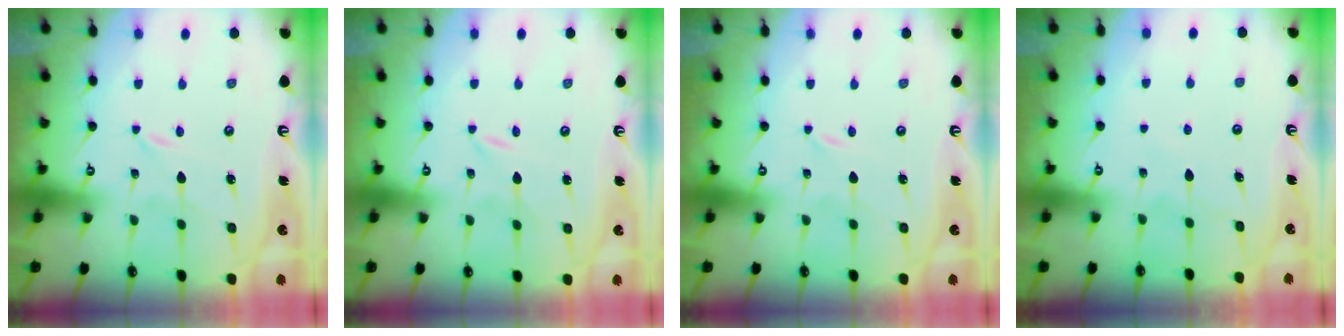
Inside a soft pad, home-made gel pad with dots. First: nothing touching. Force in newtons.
{"total": 0.0}
{"total": 0.0}
{"total": 4.8, "press": 4.8, "slide": 0.5}